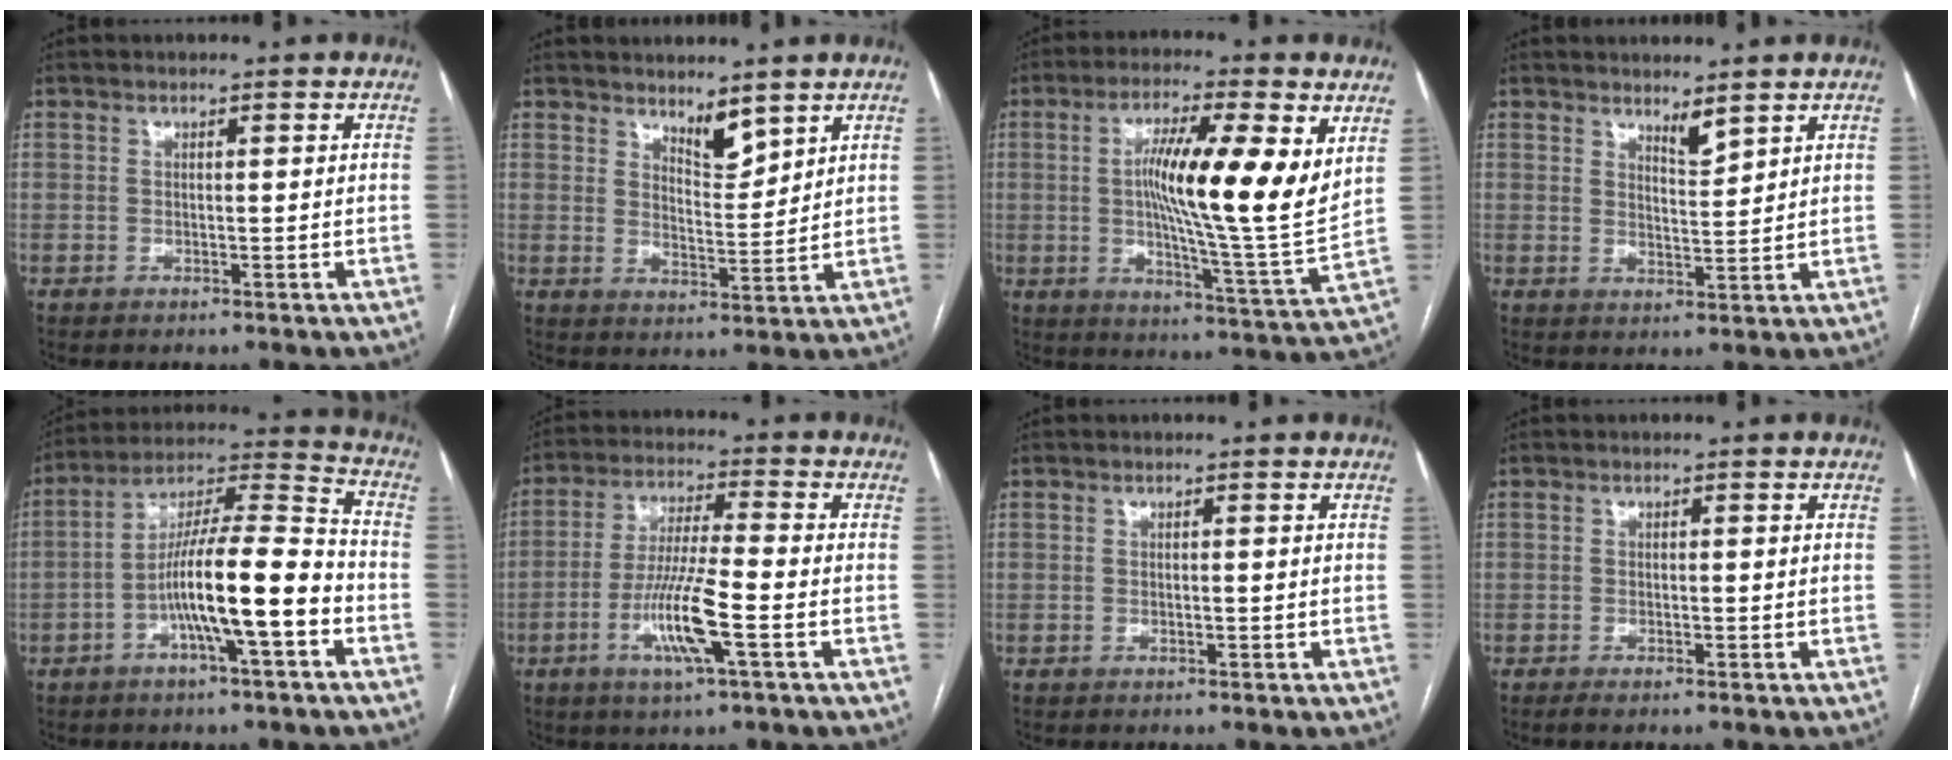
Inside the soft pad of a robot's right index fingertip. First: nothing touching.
{"total": 4.5, "force": [3.7, 1.4, 2.1], "torque": [-0.035, -0.011, 0.071]}
{"total": 16.4, "force": [4.1, 0.6, 15.9], "torque": [-0.264, -0.007, 0.056]}
{"total": 2.6, "force": [2.3, 0.3, 1.2], "torque": [-0.024, -0.014, 0.046]}
{"total": 14.0, "force": [-4.7, 1.4, 13.1], "torque": [-0.230, 0.017, -0.081]}
{"total": 10.0, "force": [-3.5, 0.3, 9.3], "torque": [-0.184, -0.008, -0.069]}
{"total": 0.0}
{"total": 1.2, "force": [-0.9, 0.0, 0.8], "torque": [-0.013, -0.003, -0.015]}